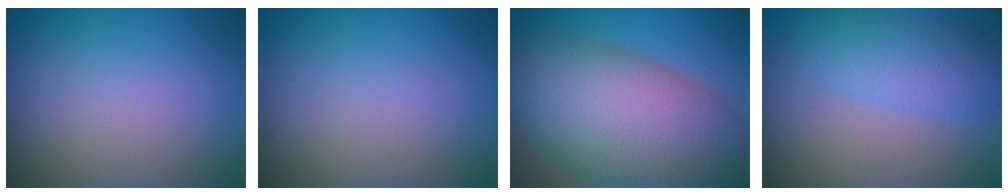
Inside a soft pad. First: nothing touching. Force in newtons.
{"total": 0.0}
{"total": 13.4, "press": 13.4, "slide": 0.8}
{"total": 2.2, "press": 2.2, "slide": 0.1}